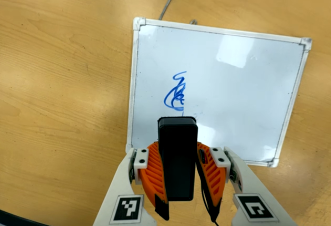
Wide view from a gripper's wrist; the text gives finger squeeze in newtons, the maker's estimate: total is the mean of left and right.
{"total": 7.9, "left": 6.5, "right": 9.2}